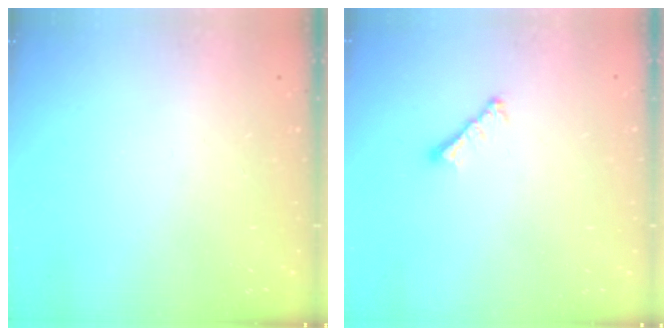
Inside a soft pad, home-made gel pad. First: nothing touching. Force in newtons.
{"total": 2.8, "press": 2.7, "slide": 0.6}